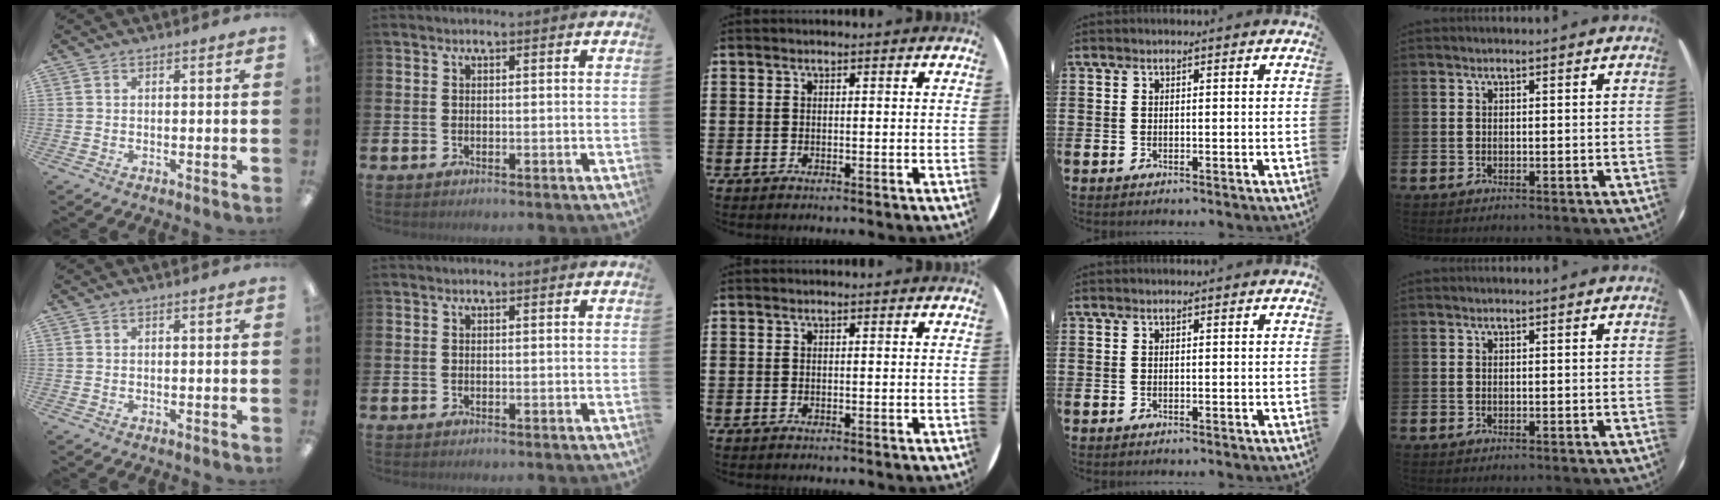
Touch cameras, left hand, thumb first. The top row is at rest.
{}